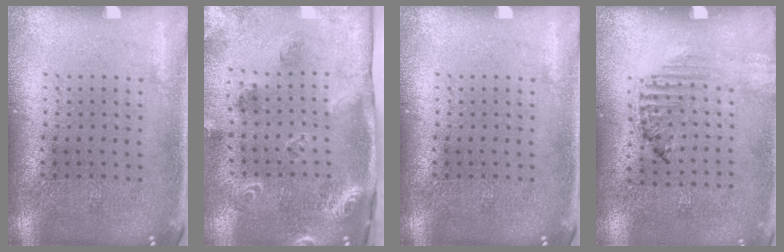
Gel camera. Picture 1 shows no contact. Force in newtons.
{"total": 1.9, "press": 1.8, "slide": 0.6}
{"total": 0.0}
{"total": 1.2, "press": 1.1, "slide": 0.4}